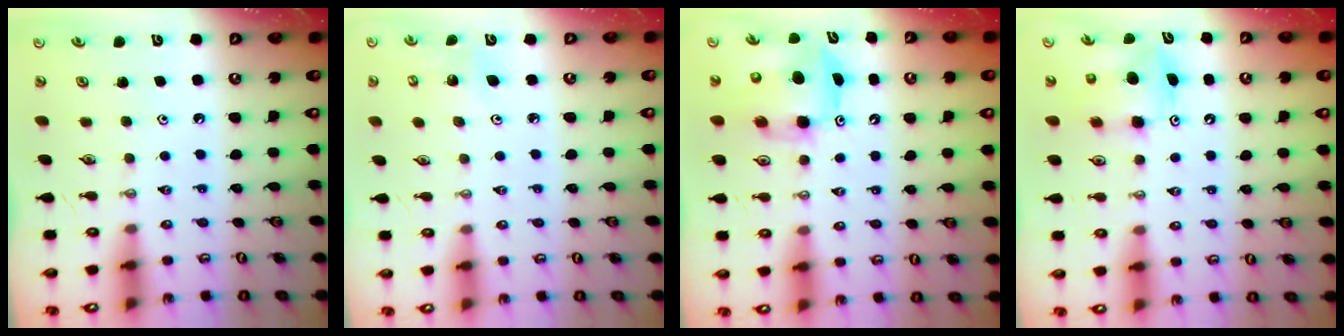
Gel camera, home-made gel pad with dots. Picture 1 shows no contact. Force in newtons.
{"total": 4.2, "press": 4.1, "slide": 0.9}
{"total": 9.6, "press": 9.4, "slide": 1.9}
{"total": 9.2, "press": 9.2, "slide": 0.3}